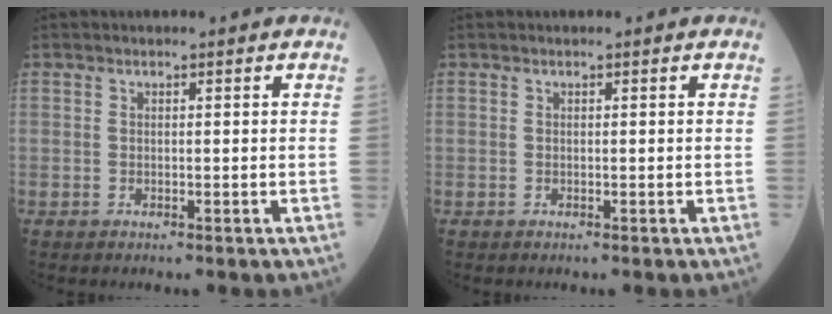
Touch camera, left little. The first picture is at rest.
{"total": 0.0}